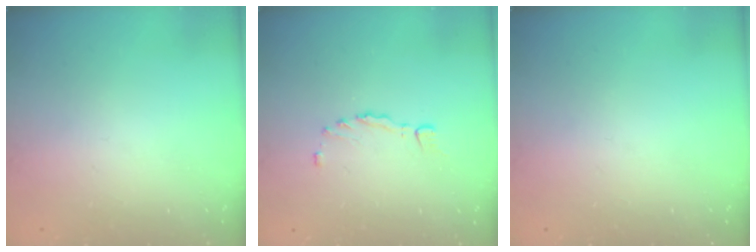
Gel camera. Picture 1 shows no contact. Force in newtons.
{"total": 1.5, "press": 1.4, "slide": 0.4}
{"total": 0.0}